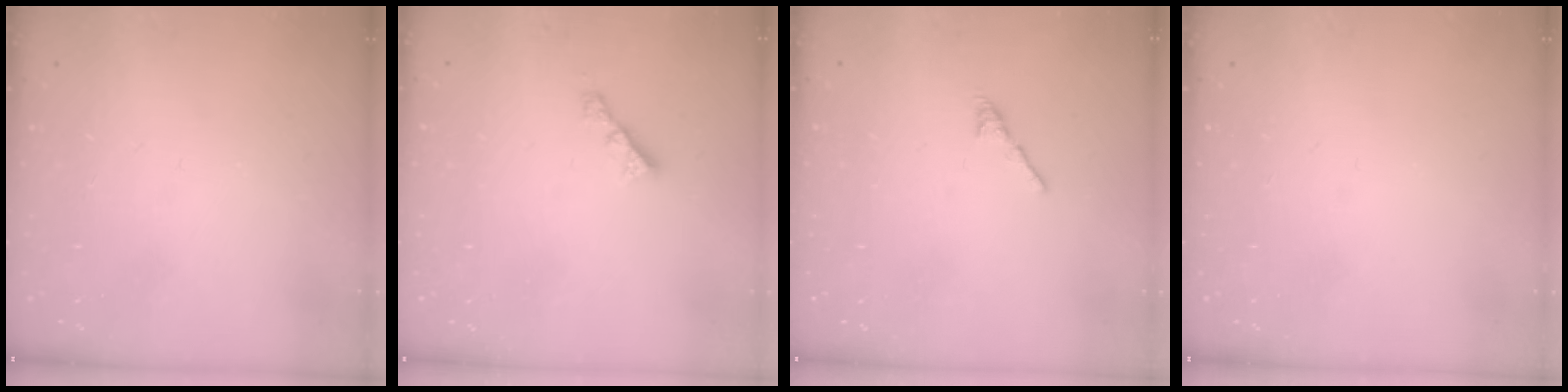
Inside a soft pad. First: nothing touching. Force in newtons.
{"total": 2.4, "press": 2.4, "slide": 0.3}
{"total": 2.7, "press": 2.6, "slide": 0.8}
{"total": 0.0}